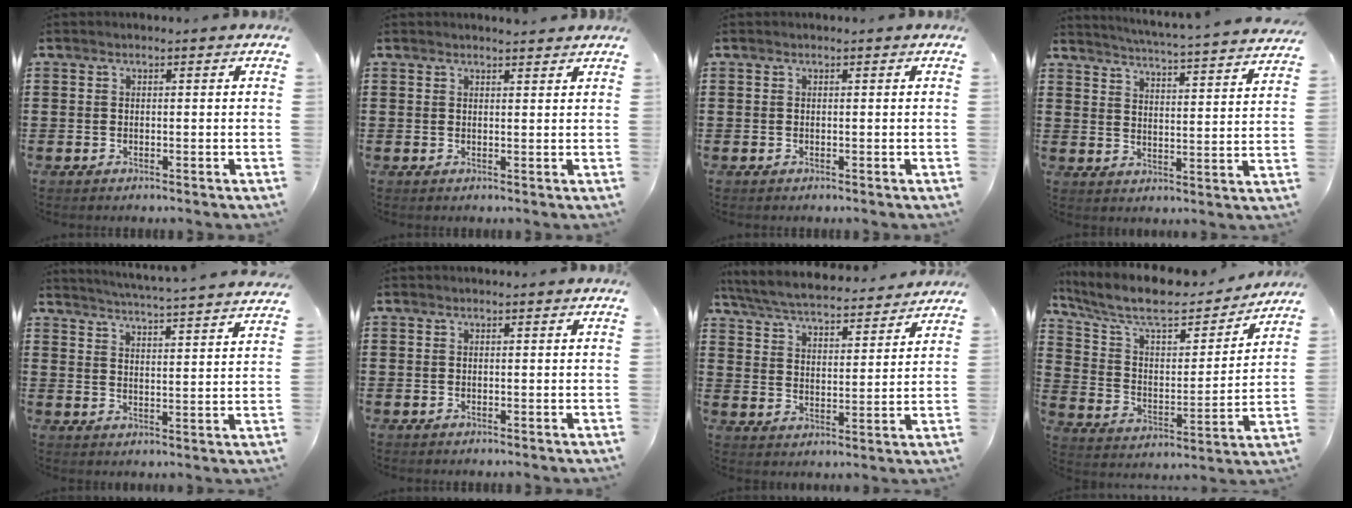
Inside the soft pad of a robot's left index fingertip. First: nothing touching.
{"total": 1.5, "force": [1.5, 0.1, 0.2], "torque": [-0.008, 0.002, 0.029]}
{"total": 0.0}
{"total": 4.1, "force": [3.9, -0.9, 1.0], "torque": [-0.032, -0.043, 0.058]}
{"total": 4.4, "force": [4.2, -1.0, 0.8], "torque": [-0.036, -0.036, 0.068]}
{"total": 0.0}
{"total": 5.7, "force": [5.5, 0.2, 1.4], "torque": [-0.054, -0.036, 0.093]}
{"total": 10.2, "force": [8.7, 2.1, 4.8], "torque": [-0.130, -0.048, 0.150]}